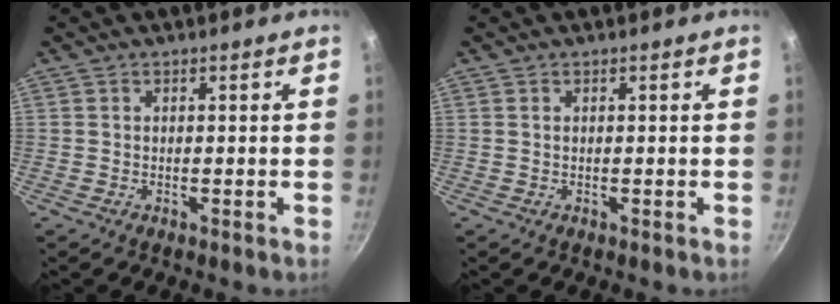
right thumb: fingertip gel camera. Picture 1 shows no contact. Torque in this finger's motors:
{"motor_torque": [-0.35, 0.06, -0.36, 0.21, 0.04]}